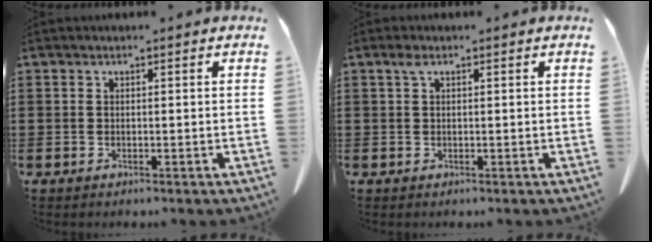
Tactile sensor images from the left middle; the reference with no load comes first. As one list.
[{"total": 1.4, "force": [0.5, 0.6, 1.1], "torque": [-0.026, 0.004, 0.008]}]